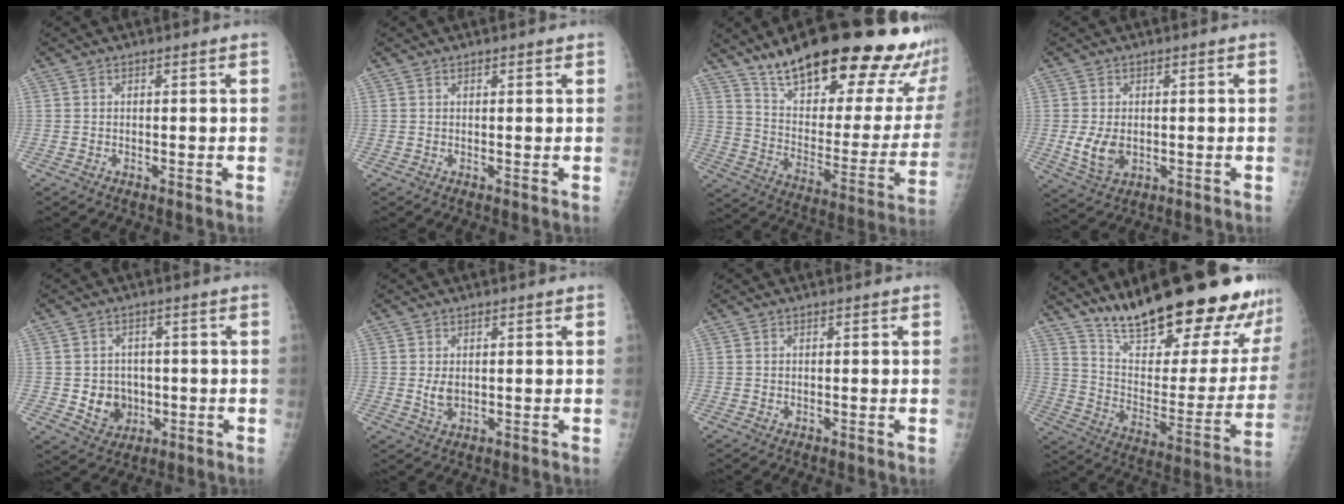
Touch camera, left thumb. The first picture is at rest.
{"total": 0.6, "force": [0.4, 0.2, 0.4], "torque": [-0.004, -0.001, 0.006]}
{"total": 31.9, "force": [23.8, 9.0, 19.2], "torque": [-0.247, -0.106, 0.340]}
{"total": 5.9, "force": [-0.6, 4.0, 4.2], "torque": [-0.073, -0.010, -0.001]}
{"total": 6.6, "force": [-0.8, 5.9, 2.9], "torque": [-0.014, 0.006, -0.003]}
{"total": 2.6, "force": [0.4, 1.8, 1.9], "torque": [-0.028, -0.008, 0.014]}
{"total": 0.0}
{"total": 30.5, "force": [24.5, 7.3, 16.7], "torque": [-0.220, -0.131, 0.357]}